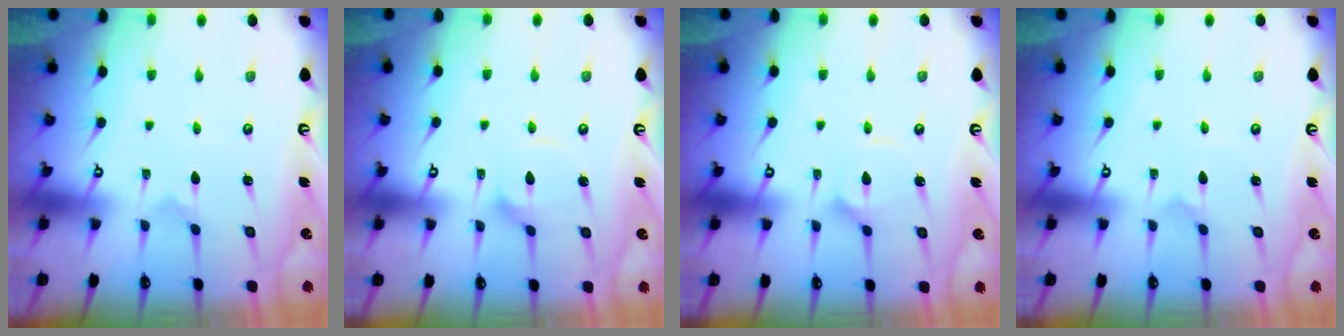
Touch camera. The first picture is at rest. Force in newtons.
{"total": 2.3, "press": 2.3, "slide": 0.3}
{"total": 4.1, "press": 4.1, "slide": 0.3}
{"total": 0.6, "press": 0.6, "slide": 0.0}